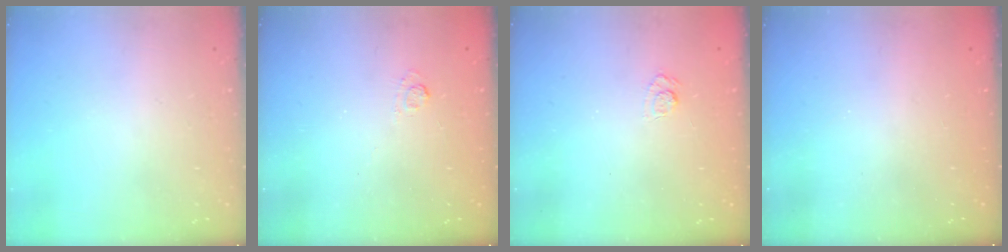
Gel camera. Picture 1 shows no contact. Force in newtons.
{"total": 1.7, "press": 1.1, "slide": 1.3}
{"total": 2.5, "press": 2.1, "slide": 1.4}
{"total": 2.5, "press": 2.4, "slide": 0.8}